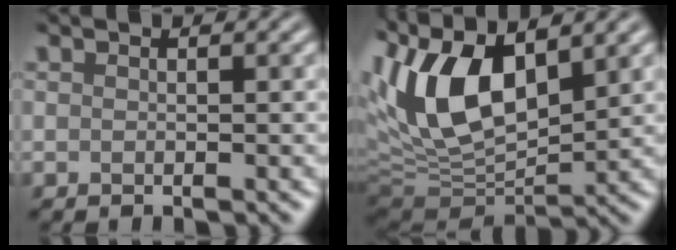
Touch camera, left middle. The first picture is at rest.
{"total": 10.9, "force": [3.2, 5.2, 9.0], "torque": [-0.192, 0.013, 0.065]}